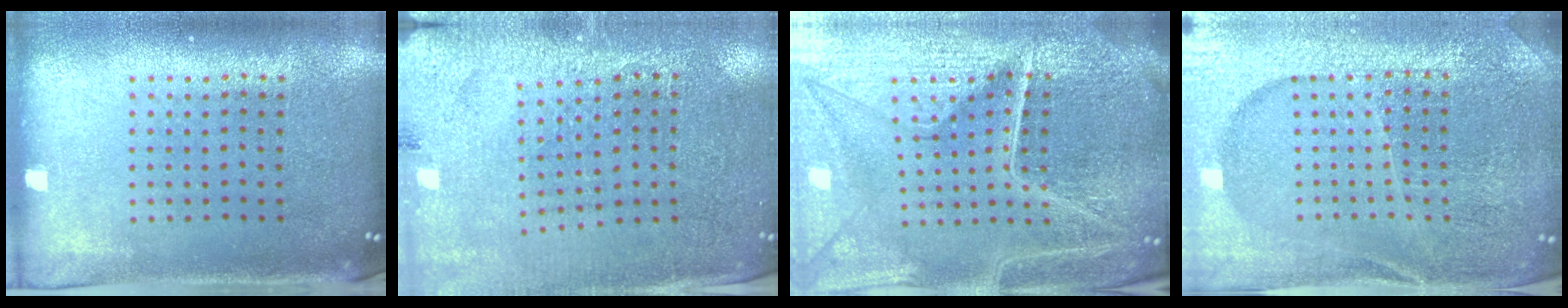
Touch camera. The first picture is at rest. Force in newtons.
{"total": 2.7, "press": 2.7, "slide": 0.3}
{"total": 6.3, "press": 5.6, "slide": 2.9}
{"total": 5.0, "press": 4.6, "slide": 1.9}